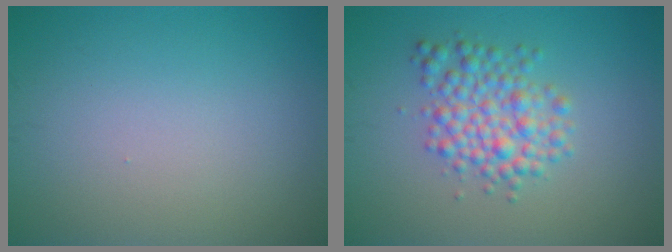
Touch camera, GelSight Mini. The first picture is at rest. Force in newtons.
{"total": 4.1, "press": 4.1, "slide": 0.1}